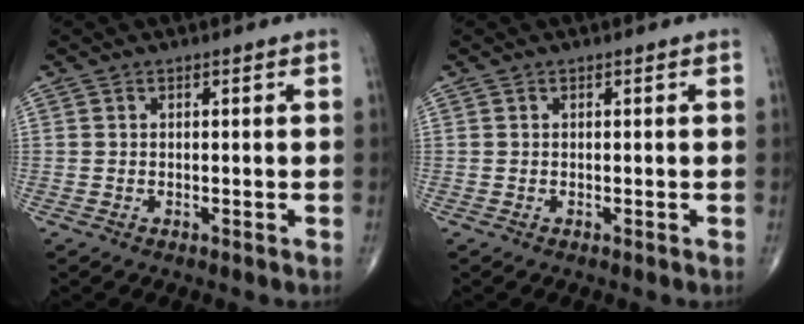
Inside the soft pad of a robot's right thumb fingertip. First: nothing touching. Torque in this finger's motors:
{"motor_torque": [0.03, 0.03, 0.00, 0.00, 0.01]}